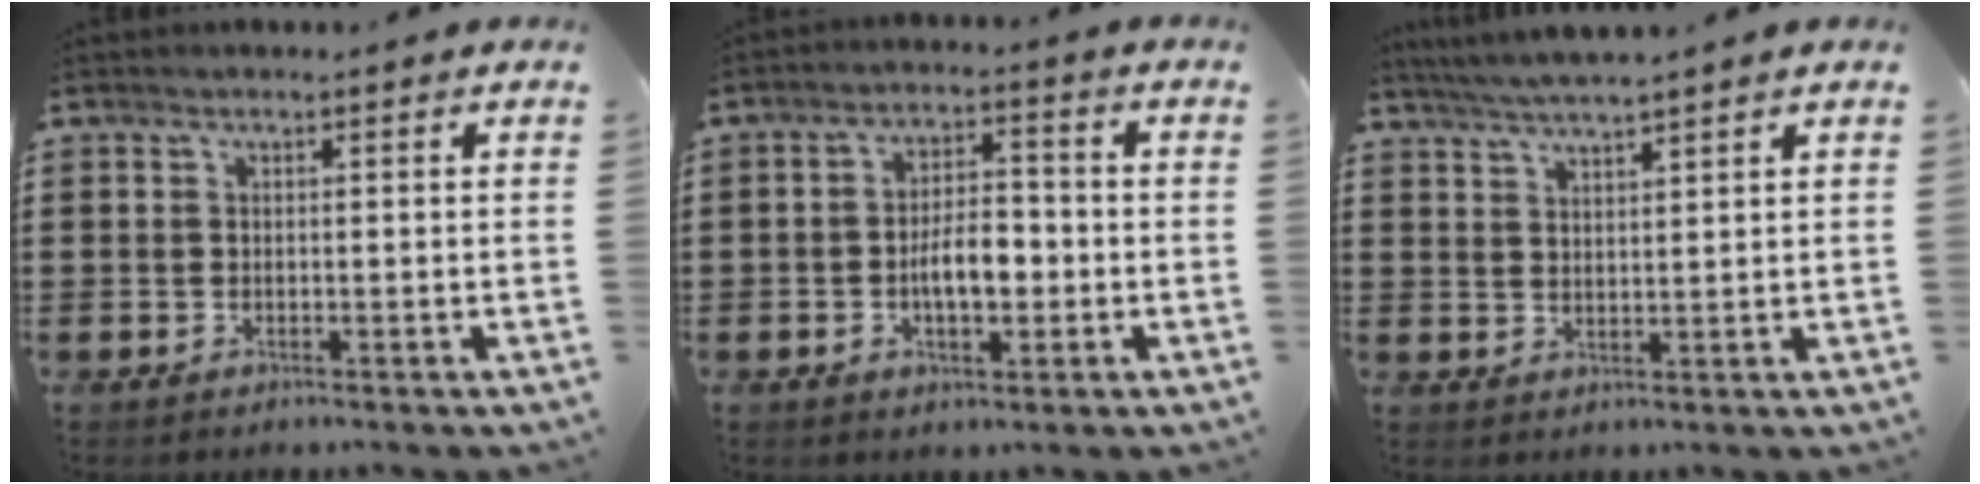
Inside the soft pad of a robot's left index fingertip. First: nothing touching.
{"total": 6.0, "force": [-1.2, 2.8, 5.2], "torque": [-0.091, 0.005, -0.027]}
{"total": 3.2, "force": [3.0, -0.7, 1.0], "torque": [-0.026, -0.010, 0.055]}